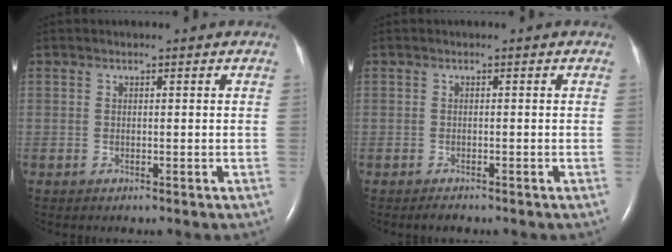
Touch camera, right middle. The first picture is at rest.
{"total": 0.9, "force": [-0.8, 0.1, 0.3], "torque": [-0.011, -0.003, -0.009]}